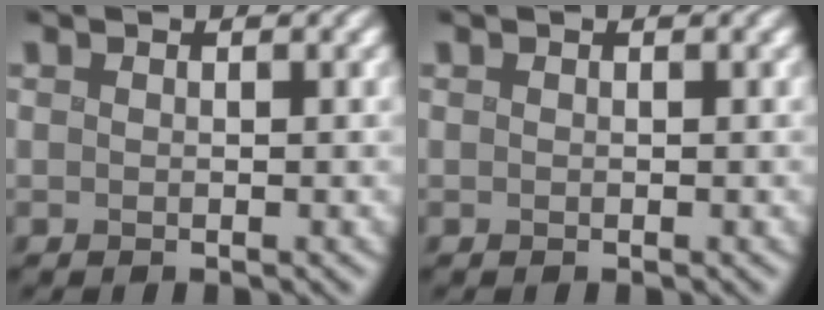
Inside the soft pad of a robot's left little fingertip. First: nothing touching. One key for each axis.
{"total": 0.0}